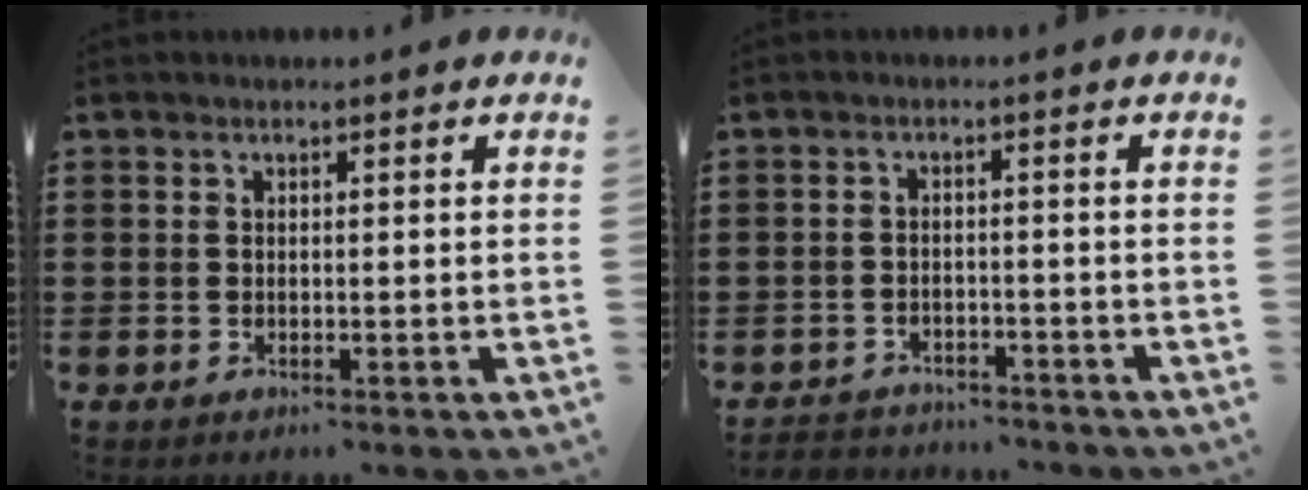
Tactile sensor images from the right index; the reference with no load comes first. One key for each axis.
{"total": 2.5, "fx": -2.4, "fy": 0.4, "fz": -0.3, "tx": -0.004, "ty": 0.000, "tz": -0.055}